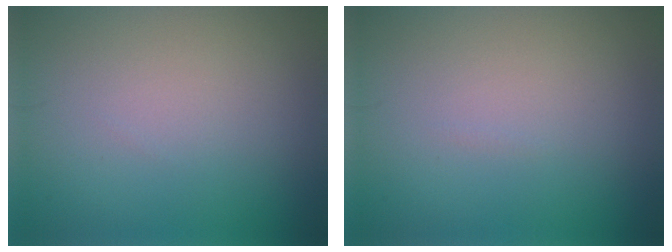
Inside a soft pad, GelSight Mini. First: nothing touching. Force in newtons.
{"total": 0.0}